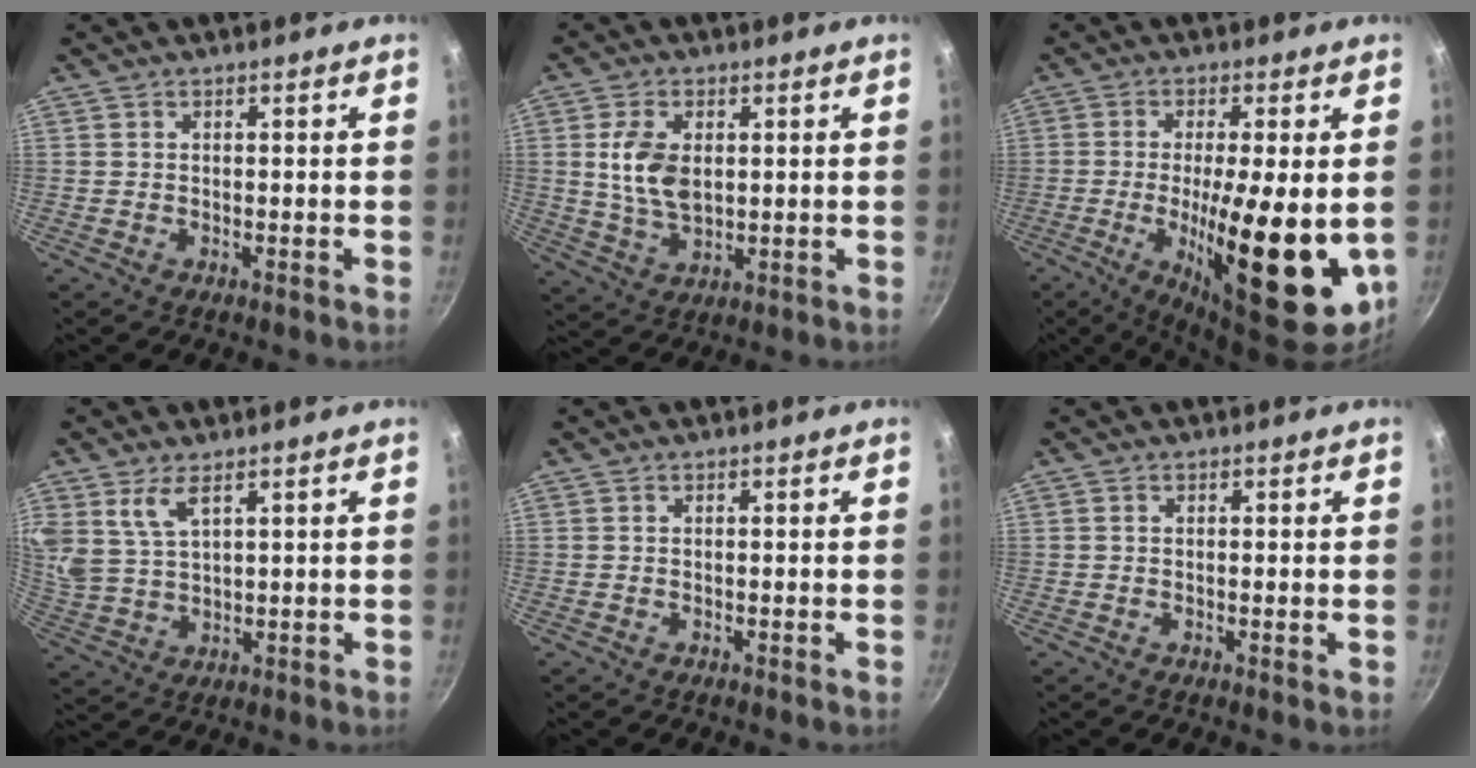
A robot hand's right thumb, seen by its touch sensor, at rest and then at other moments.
{"total": 8.8, "force": [1.5, 5.2, 6.9], "torque": [-0.128, -0.011, 0.032]}
{"total": 20.3, "force": [-2.8, 6.0, 19.2], "torque": [-0.282, -0.010, -0.035]}
{"total": 6.6, "force": [3.7, 3.0, 4.5], "torque": [-0.087, -0.025, 0.085]}
{"total": 0.0}
{"total": 0.6, "force": [-0.1, 0.0, 0.6], "torque": [-0.009, -0.002, -0.003]}